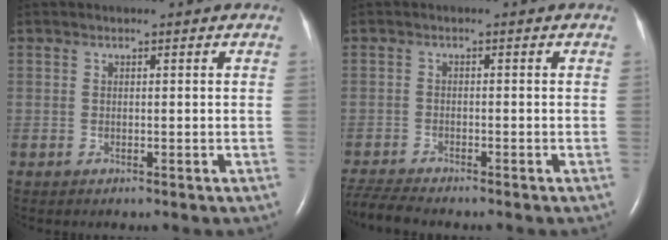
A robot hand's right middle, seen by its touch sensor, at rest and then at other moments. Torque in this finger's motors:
{"motor_torque": [0.38, -0.38, -0.03, 0.00]}